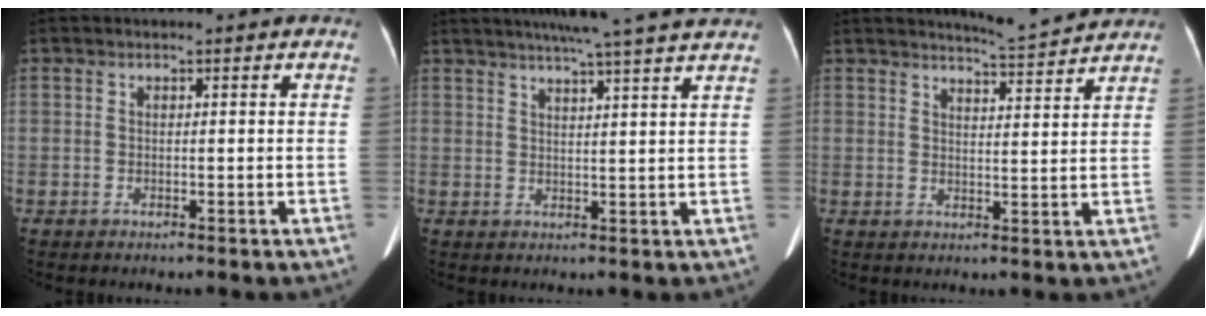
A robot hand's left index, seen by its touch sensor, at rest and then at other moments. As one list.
[{"total": 13.5, "force": [11.5, -0.9, 6.9], "torque": [-0.109, 0.012, 0.140]}, {"total": 5.7, "force": [5.6, -1.0, 0.5], "torque": [-0.022, -0.010, 0.077]}]